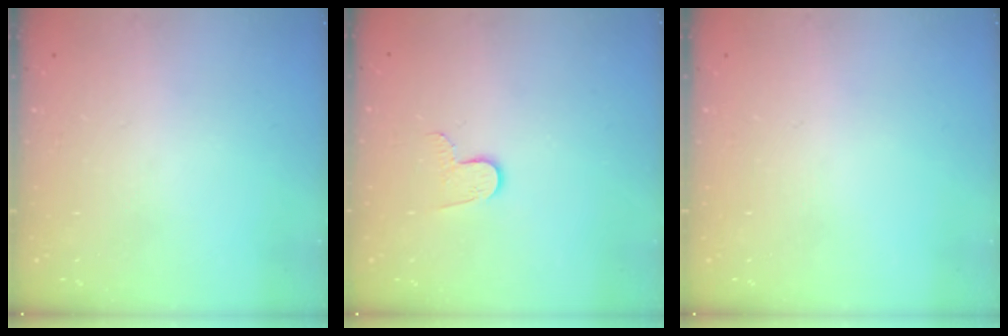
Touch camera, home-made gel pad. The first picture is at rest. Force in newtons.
{"total": 5.9, "press": 5.8, "slide": 0.5}
{"total": 0.0}